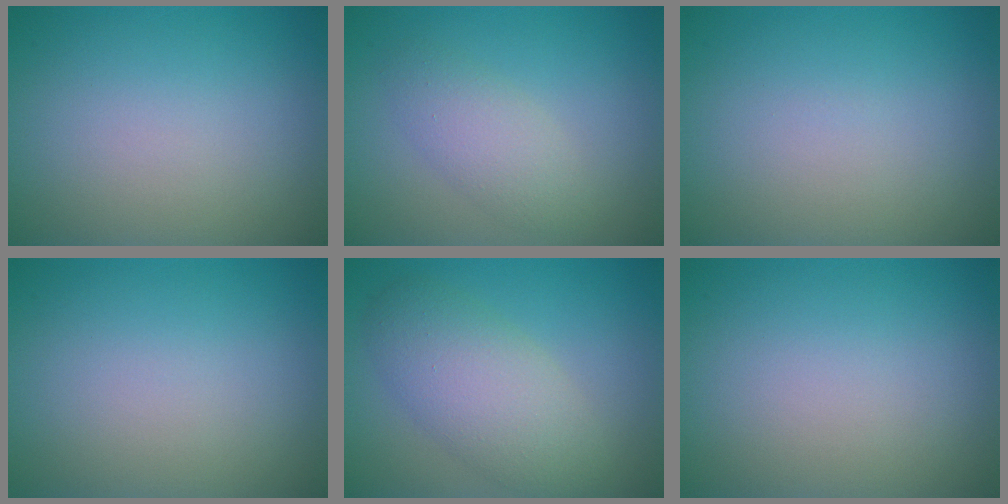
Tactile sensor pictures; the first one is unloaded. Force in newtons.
{"total": 2.8, "press": 2.8, "slide": 0.2}
{"total": 0.0}
{"total": 0.0}
{"total": 5.5, "press": 5.4, "slide": 0.6}
{"total": 0.0}